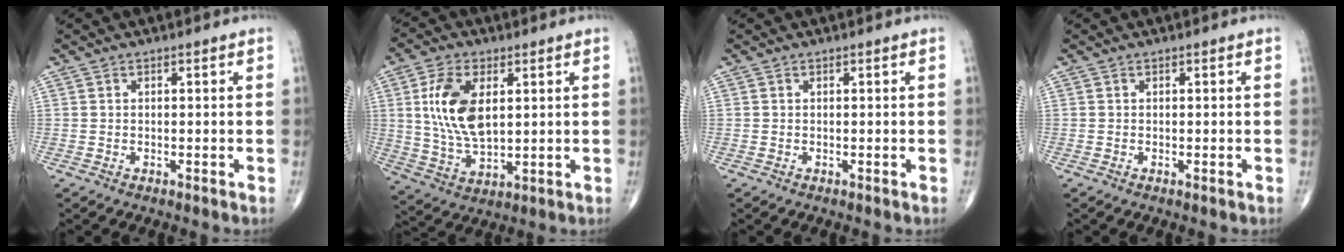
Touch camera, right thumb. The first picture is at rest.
{"total": 12.8, "force": [2.9, 6.9, 10.4], "torque": [-0.199, -0.013, 0.061]}
{"total": 0.0}
{"total": 0.0}